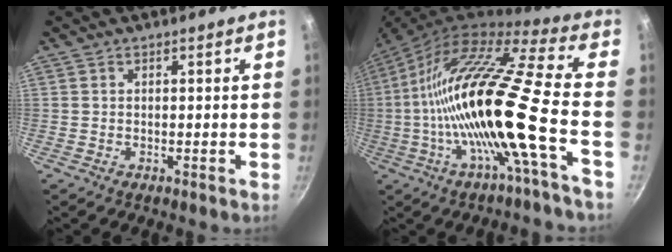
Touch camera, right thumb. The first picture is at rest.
{"total": 21.5, "force": [-5.0, 2.2, 20.8], "torque": [-0.354, 0.026, -0.106]}